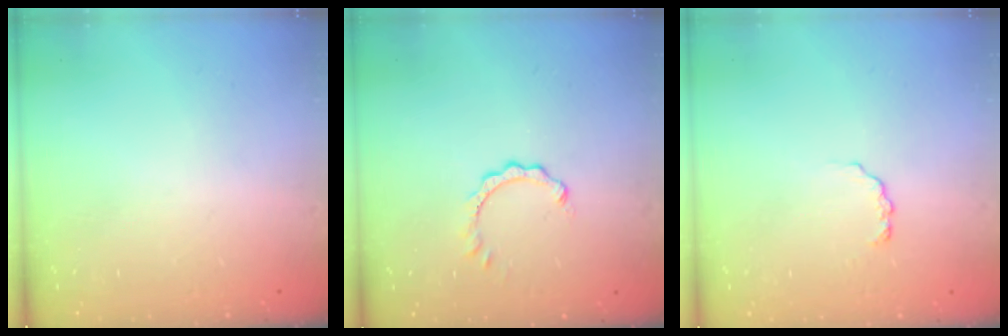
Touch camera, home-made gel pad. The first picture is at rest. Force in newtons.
{"total": 1.0, "press": 1.0, "slide": 0.2}
{"total": 2.6, "press": 2.6, "slide": 0.3}